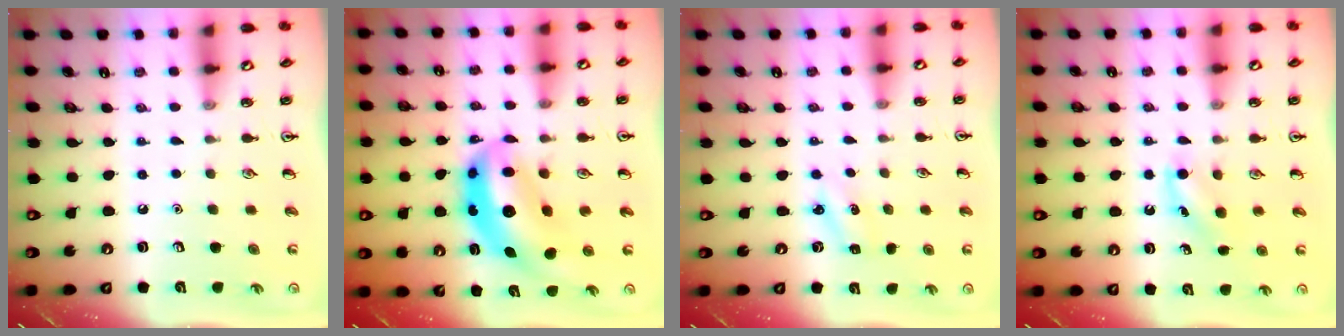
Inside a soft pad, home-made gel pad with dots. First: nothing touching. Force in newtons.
{"total": 11.2, "press": 10.7, "slide": 3.2}
{"total": 2.5, "press": 2.3, "slide": 0.9}
{"total": 5.1, "press": 4.7, "slide": 1.8}